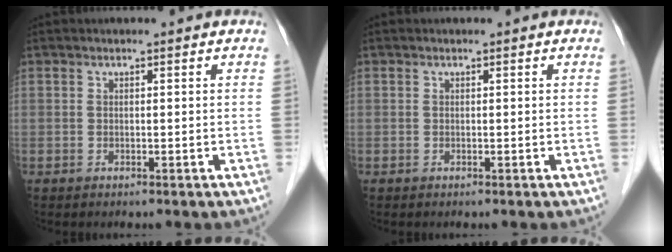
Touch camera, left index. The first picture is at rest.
{"total": 0.0}